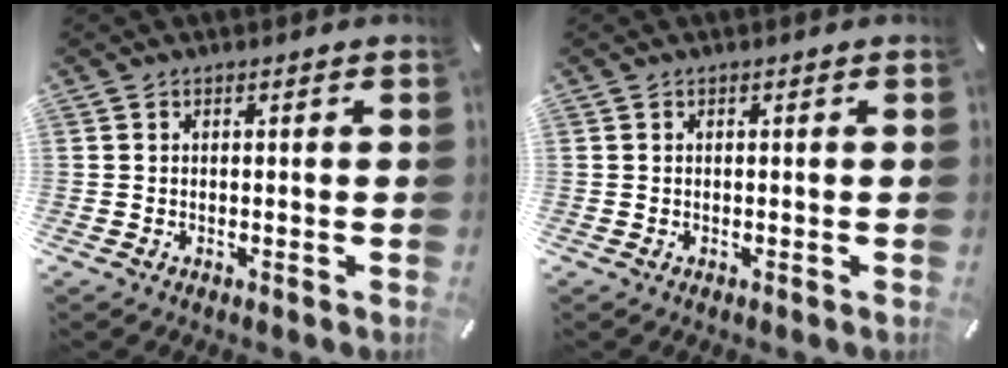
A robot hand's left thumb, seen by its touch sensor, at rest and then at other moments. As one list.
[{"total": 0.0}]